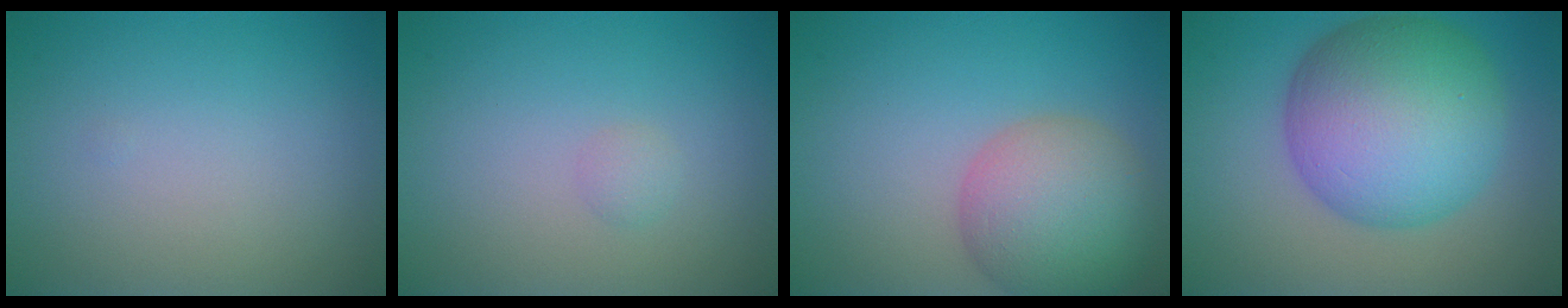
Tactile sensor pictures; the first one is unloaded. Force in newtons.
{"total": 0.7, "press": 0.7, "slide": 0.0}
{"total": 7.3, "press": 7.3, "slide": 0.5}
{"total": 11.7, "press": 11.7, "slide": 0.1}